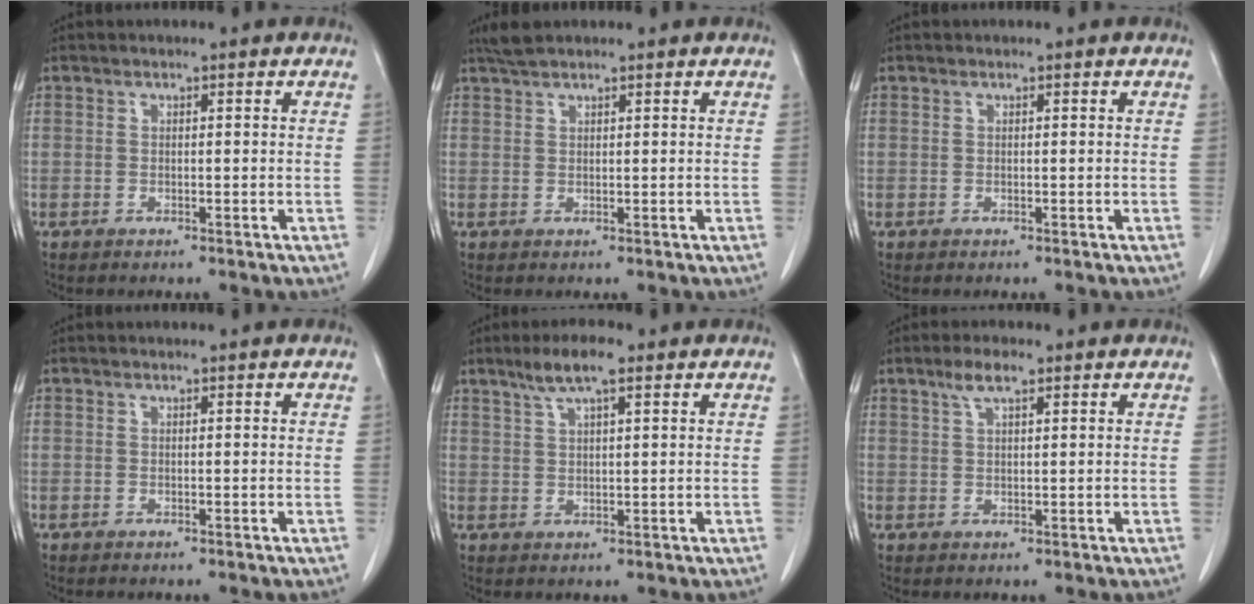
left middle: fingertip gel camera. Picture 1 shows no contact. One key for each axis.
{"total": 2.3, "fx": 2.1, "fy": 0.2, "fz": 1.0, "tx": -0.025, "ty": 0.012, "tz": 0.043}
{"total": 0.0}
{"total": 0.0}
{"total": 5.3, "fx": 3.5, "fy": 0.7, "fz": 4.0, "tx": -0.080, "ty": 0.009, "tz": 0.063}
{"total": 3.3, "fx": 2.1, "fy": 0.8, "fz": 2.4, "tx": -0.053, "ty": 0.007, "tz": 0.042}